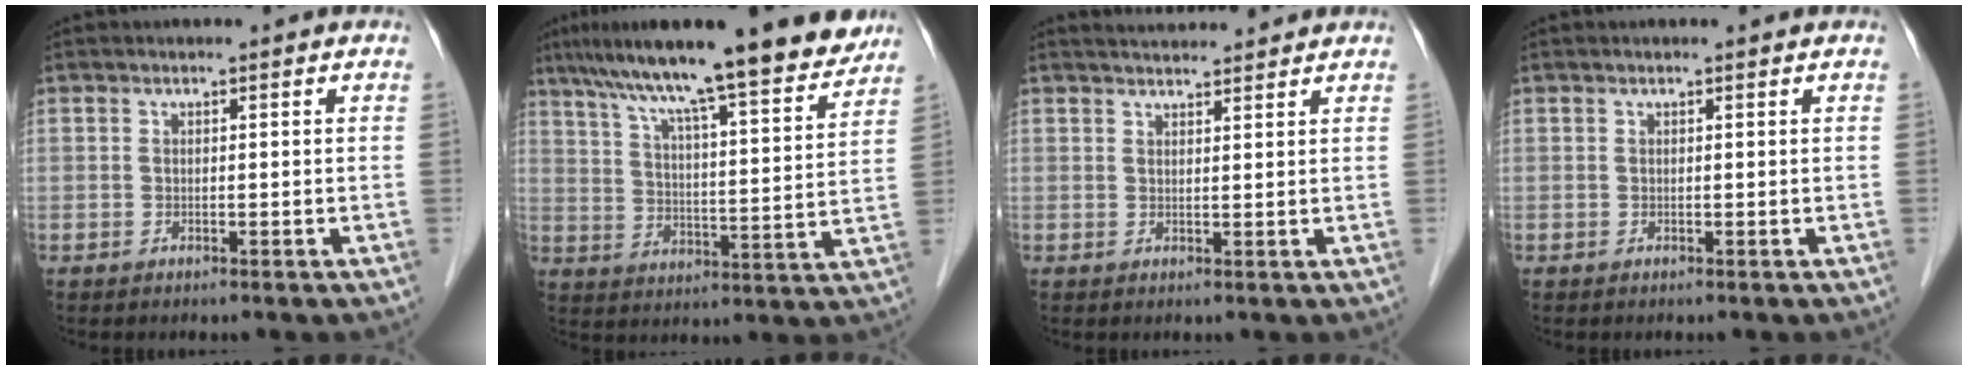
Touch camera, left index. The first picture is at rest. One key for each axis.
{"total": 20.0, "fx": 16.2, "fy": 1.7, "fz": 11.5, "tx": -0.183, "ty": 0.014, "tz": 0.238}
{"total": 5.0, "fx": 4.8, "fy": 0.5, "fz": 1.1, "tx": -0.020, "ty": 0.026, "tz": 0.069}
{"total": 0.6, "fx": 0.5, "fy": 0.0, "fz": 0.3, "tx": -0.009, "ty": 0.006, "tz": 0.008}